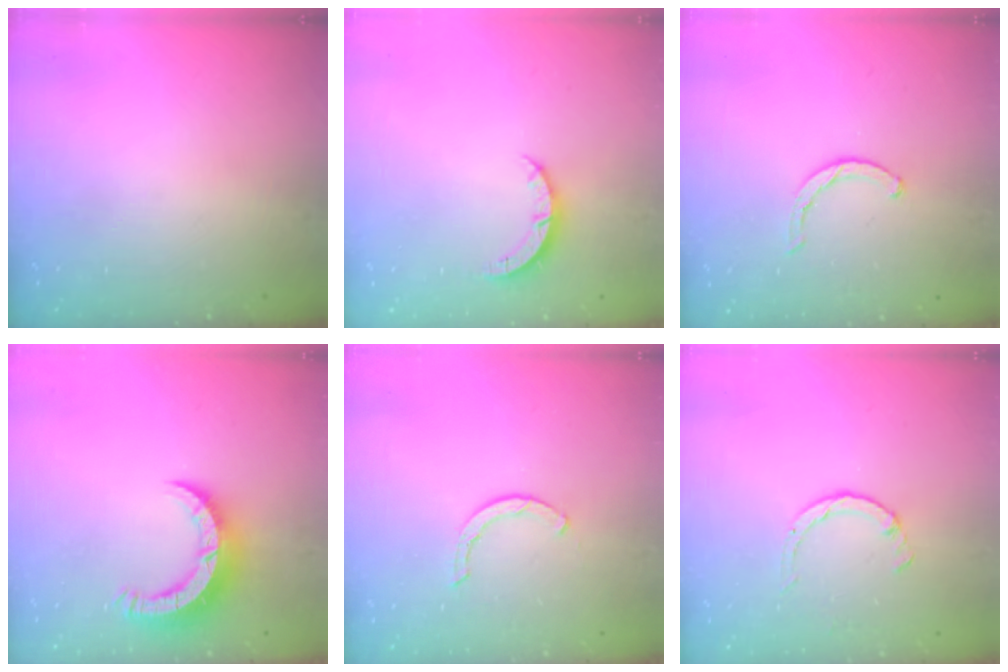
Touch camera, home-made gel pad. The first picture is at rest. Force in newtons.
{"total": 4.0, "press": 4.0, "slide": 0.3}
{"total": 1.8, "press": 1.8, "slide": 0.3}
{"total": 8.6, "press": 8.5, "slide": 0.8}
{"total": 1.7, "press": 1.6, "slide": 0.3}
{"total": 2.6, "press": 2.6, "slide": 0.4}